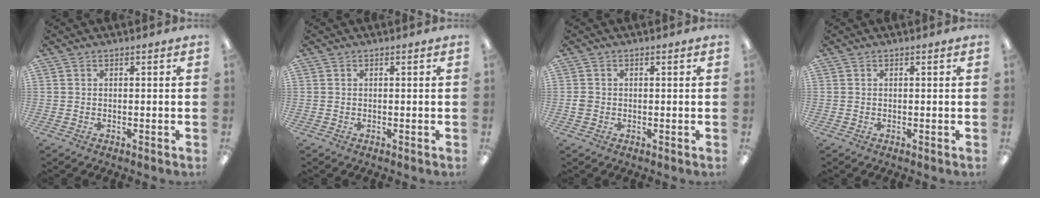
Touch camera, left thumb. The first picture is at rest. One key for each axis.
{"total": 0.0}
{"total": 1.4, "fx": -0.2, "fy": 1.3, "fz": 0.5, "tx": -0.010, "ty": 0.004, "tz": -0.006}
{"total": 0.0}